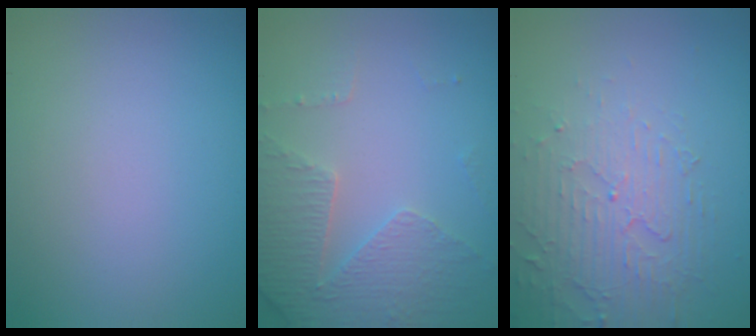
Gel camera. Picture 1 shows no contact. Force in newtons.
{"total": 4.6, "press": 3.4, "slide": 3.2}
{"total": 5.0, "press": 3.4, "slide": 3.7}